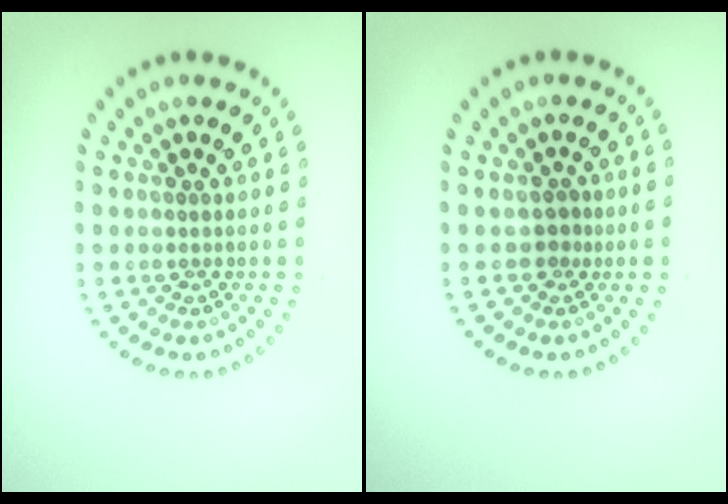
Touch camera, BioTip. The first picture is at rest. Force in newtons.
{"total": 1.3, "press": 1.0, "slide": 0.8}